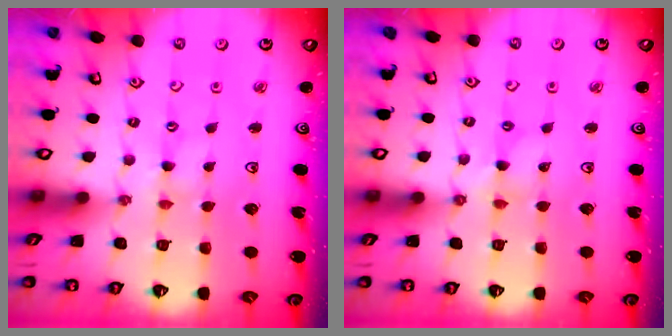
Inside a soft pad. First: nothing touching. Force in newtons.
{"total": 1.5, "press": 1.5, "slide": 0.1}